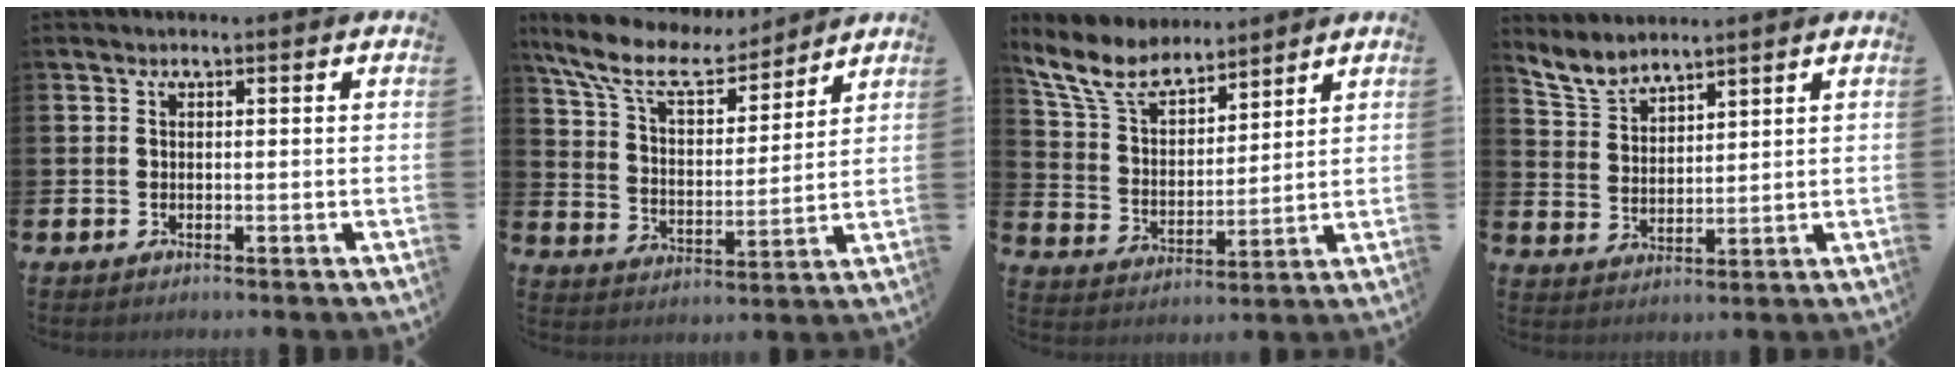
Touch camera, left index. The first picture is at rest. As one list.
[{"total": 11.0, "force": [9.4, 3.5, 4.4], "torque": [-0.132, -0.049, 0.167]}, {"total": 8.6, "force": [7.6, 3.2, 2.7], "torque": [-0.093, -0.036, 0.138]}, {"total": 4.8, "force": [4.6, 1.0, 0.7], "torque": [-0.036, -0.020, 0.085]}]